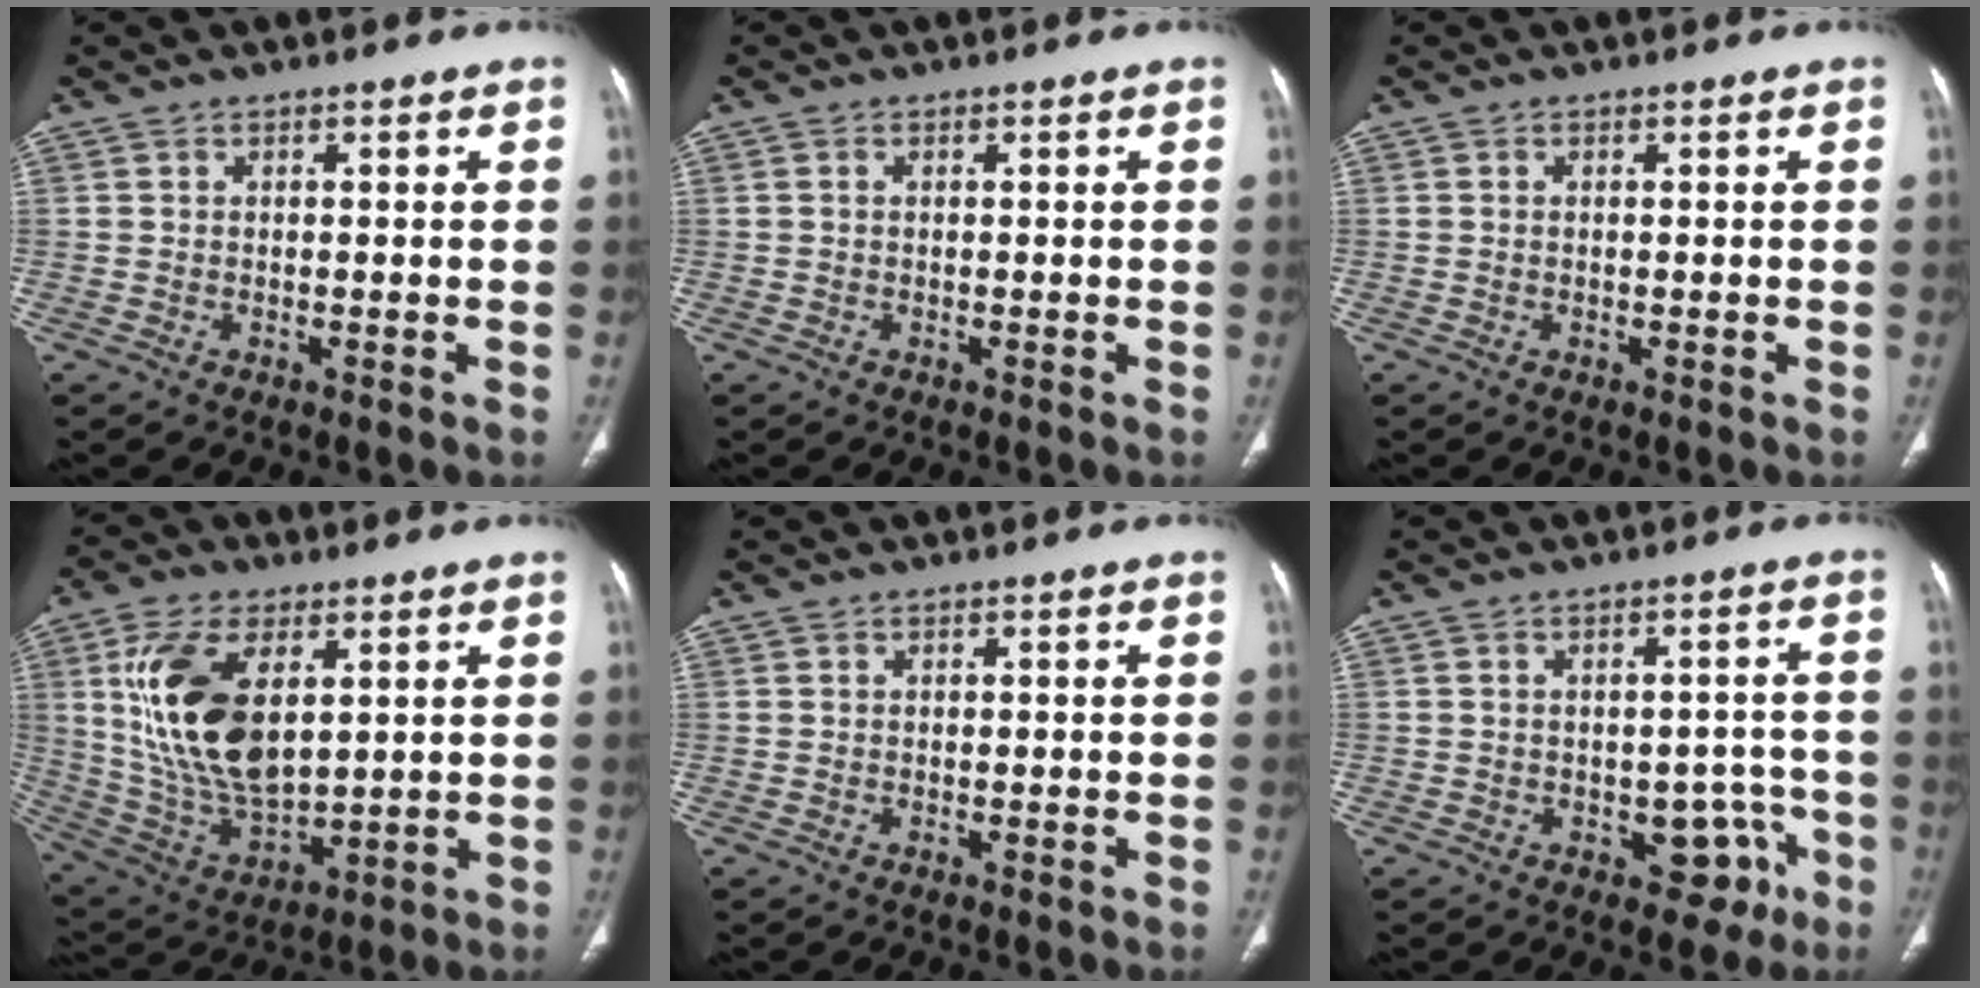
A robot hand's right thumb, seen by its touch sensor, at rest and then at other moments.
{"total": 0.0}
{"total": 0.0}
{"total": 18.7, "force": [4.9, 10.0, 15.1], "torque": [-0.281, -0.021, 0.104]}
{"total": 0.0}
{"total": 6.8, "force": [-3.1, 4.7, 3.9], "torque": [-0.010, 0.029, -0.033]}